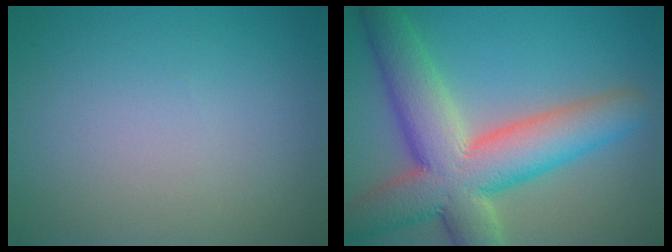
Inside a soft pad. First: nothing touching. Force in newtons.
{"total": 11.0, "press": 11.0, "slide": 1.0}